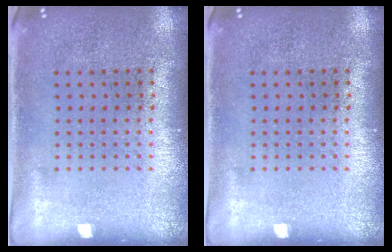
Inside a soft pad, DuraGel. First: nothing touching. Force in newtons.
{"total": 0.0}